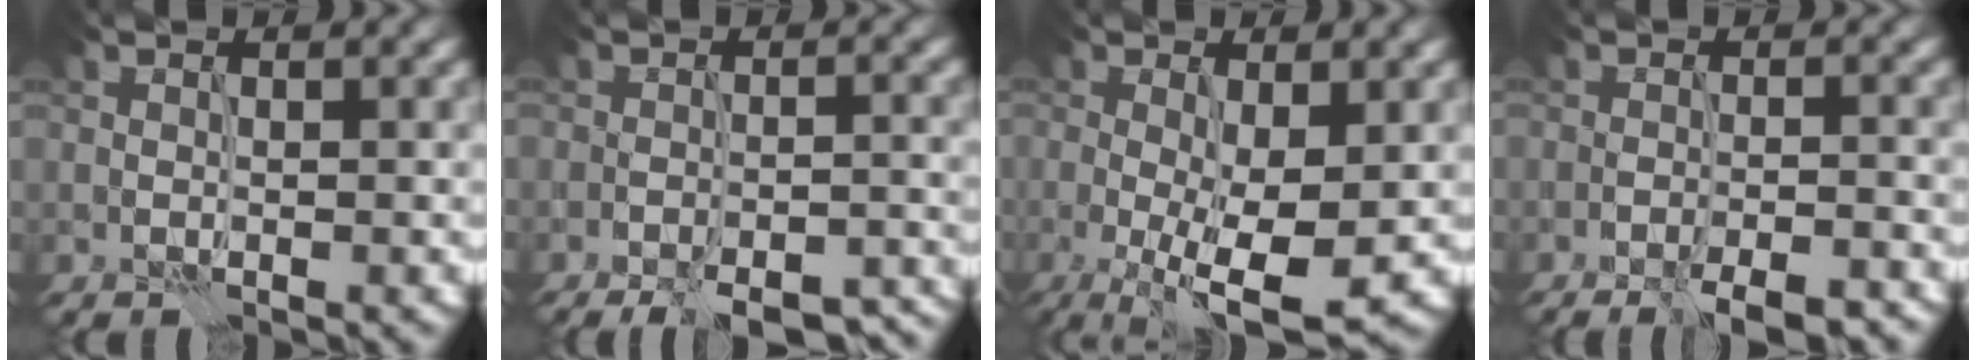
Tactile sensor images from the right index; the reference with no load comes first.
{"total": 8.6, "force": [-7.3, 2.3, 4.1], "torque": [-0.044, -0.001, -0.088]}
{"total": 7.4, "force": [-1.5, 2.0, 6.9], "torque": [-0.122, -0.019, -0.022]}
{"total": 5.6, "force": [-4.1, 1.2, 3.5], "torque": [-0.039, 0.001, -0.053]}